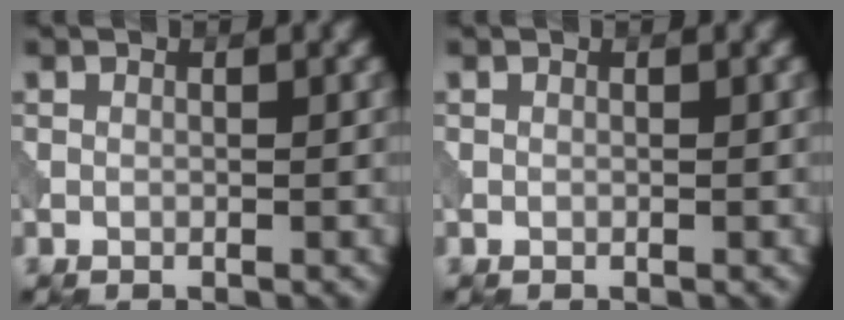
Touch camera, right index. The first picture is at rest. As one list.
[{"total": 0.0}]